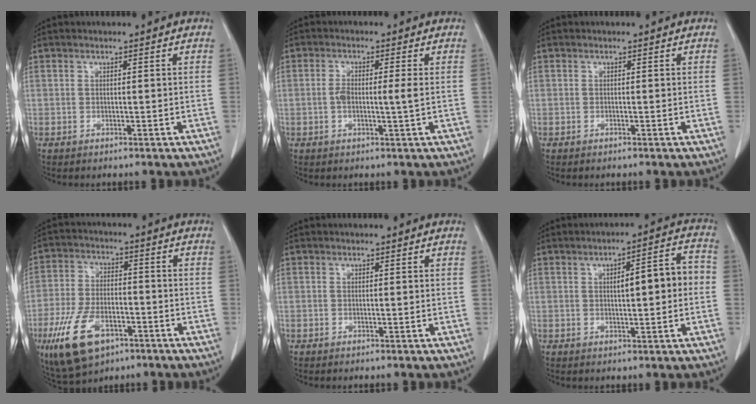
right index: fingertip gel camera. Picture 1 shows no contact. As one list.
[{"total": 3.6, "force": [-0.2, 0.2, 3.5], "torque": [-0.072, 0.002, -0.002]}, {"total": 0.0}, {"total": 12.6, "force": [-6.4, 6.5, 8.8], "torque": [-0.185, -0.006, -0.106]}, {"total": 0.0}, {"total": 7.7, "force": [0.2, 1.6, 7.5], "torque": [-0.106, 0.026, 0.004]}]